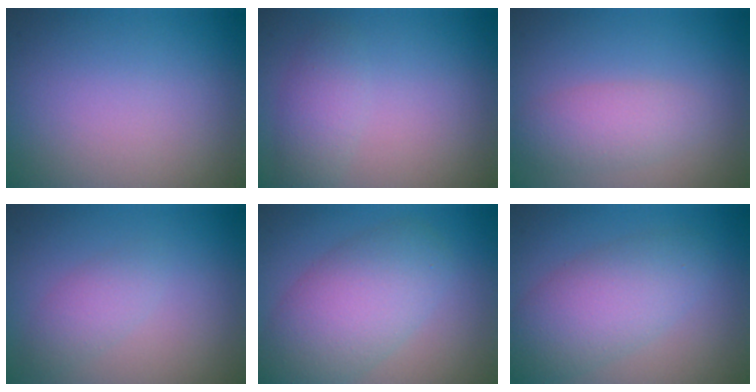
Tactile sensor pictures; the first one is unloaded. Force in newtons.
{"total": 2.2, "press": 2.2, "slide": 0.2}
{"total": 2.7, "press": 2.7, "slide": 0.0}
{"total": 1.9, "press": 1.9, "slide": 0.1}
{"total": 6.9, "press": 6.9, "slide": 0.2}
{"total": 5.4, "press": 5.4, "slide": 0.1}